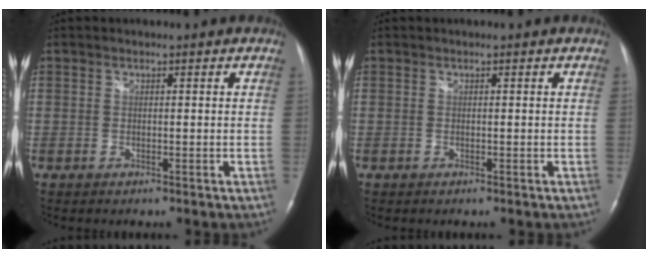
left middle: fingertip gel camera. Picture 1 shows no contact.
{"total": 0.0}